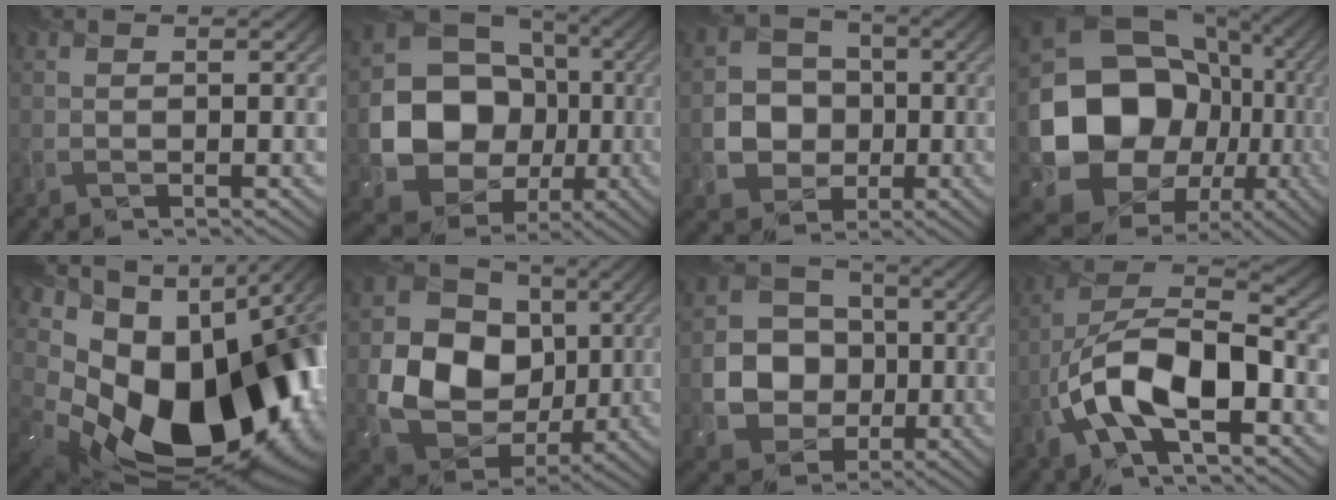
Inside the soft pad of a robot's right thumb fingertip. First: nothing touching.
{"total": 13.9, "force": [-1.5, 12.2, 6.6], "torque": [-0.132, -0.036, -0.025]}
{"total": 6.7, "force": [-0.8, 6.3, 2.2], "torque": [-0.043, -0.005, -0.030]}
{"total": 19.2, "force": [-2.5, 16.3, 9.8], "torque": [-0.208, -0.040, -0.031]}
{"total": 20.8, "force": [-1.4, 14.4, 14.9], "torque": [-0.264, -0.062, 0.026]}
{"total": 12.9, "force": [0.6, 11.0, 6.7], "torque": [-0.144, -0.016, 0.011]}
{"total": 8.8, "force": [-1.1, 7.8, 3.8], "torque": [-0.084, -0.012, -0.038]}
{"total": 12.5, "force": [-4.7, 5.5, 10.2], "torque": [-0.205, -0.002, -0.092]}